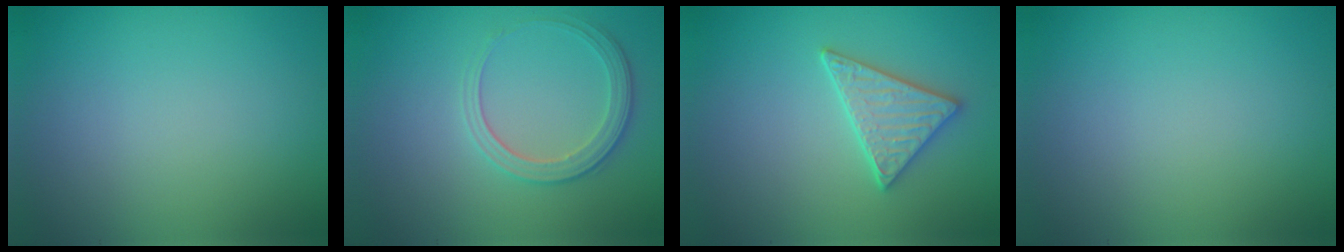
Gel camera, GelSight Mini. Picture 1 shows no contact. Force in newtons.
{"total": 2.8, "press": 2.7, "slide": 0.8}
{"total": 3.0, "press": 2.9, "slide": 0.7}
{"total": 0.0}